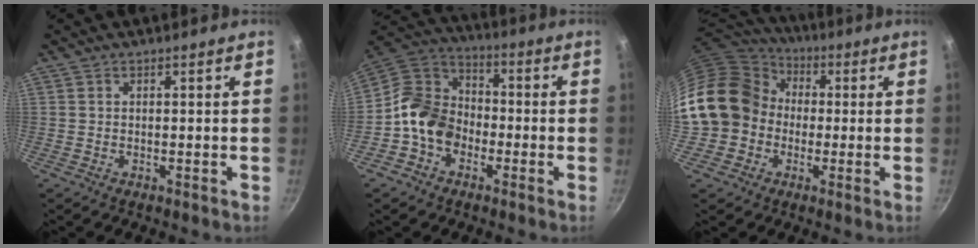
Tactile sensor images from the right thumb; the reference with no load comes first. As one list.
[{"total": 11.8, "force": [-3.6, 9.4, 6.2], "torque": [-0.076, 0.044, -0.087]}, {"total": 18.1, "force": [-0.8, 15.6, 9.1], "torque": [-0.146, 0.053, -0.020]}]